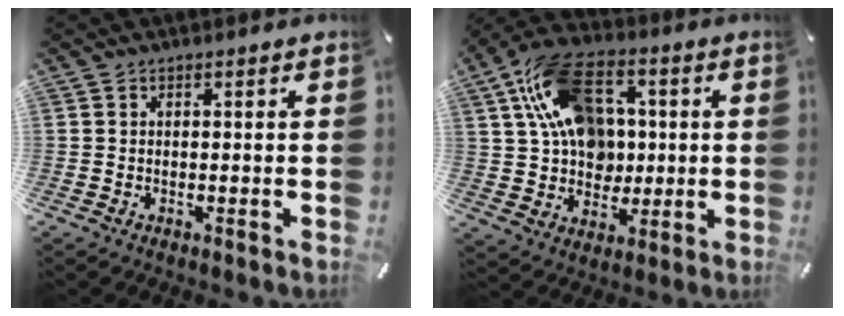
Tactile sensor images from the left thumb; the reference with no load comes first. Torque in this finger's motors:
{"motor_torque": [2.44, 2.57, 1.52, -1.25, 0.47]}